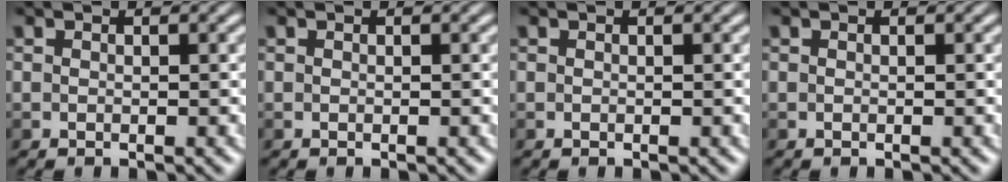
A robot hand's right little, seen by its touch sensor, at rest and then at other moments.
{"total": 0.0}
{"total": 0.0}
{"total": 0.0}